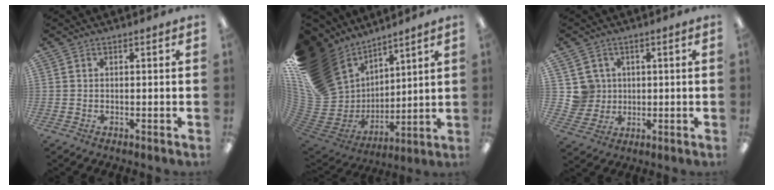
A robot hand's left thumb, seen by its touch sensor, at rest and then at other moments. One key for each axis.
{"total": 22.2, "fx": 10.4, "fy": 16.4, "fz": 10.8, "tx": -0.238, "ty": -0.074, "tz": 0.220}
{"total": 5.8, "fx": 1.7, "fy": 5.5, "fz": 0.2, "tx": -0.013, "ty": 0.005, "tz": 0.036}